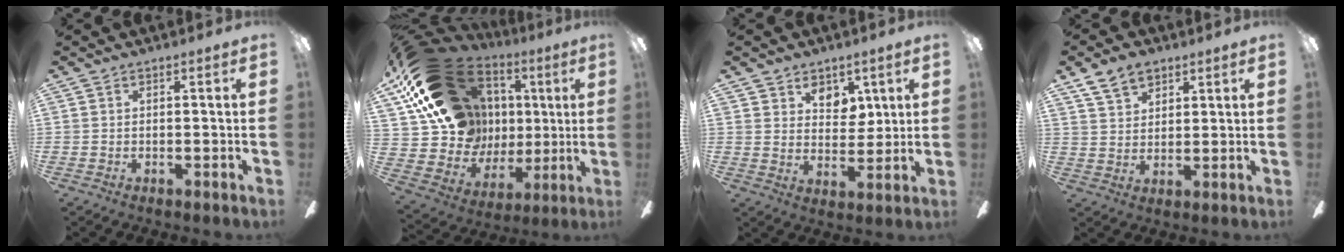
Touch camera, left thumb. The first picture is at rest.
{"total": 24.5, "force": [10.0, 18.2, 13.0], "torque": [-0.241, -0.055, 0.218]}
{"total": 7.0, "force": [4.5, 4.8, 2.3], "torque": [-0.026, -0.019, 0.079]}
{"total": 7.7, "force": [5.2, 4.7, 3.3], "torque": [-0.057, -0.013, 0.097]}